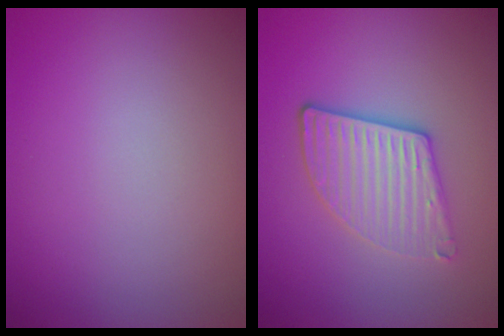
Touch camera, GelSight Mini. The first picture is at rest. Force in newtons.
{"total": 3.8, "press": 3.2, "slide": 1.9}